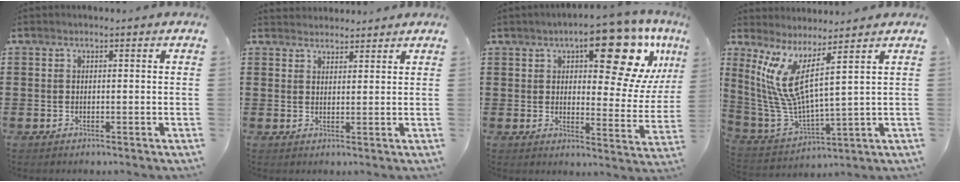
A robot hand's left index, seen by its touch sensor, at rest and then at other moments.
{"total": 2.3, "force": [2.2, 0.5, -0.3], "torque": [0.000, -0.002, 0.045]}
{"total": 15.5, "force": [8.5, 5.7, 11.7], "torque": [-0.159, -0.033, 0.132]}
{"total": 9.2, "force": [4.9, 1.7, 7.6], "torque": [-0.197, -0.050, 0.079]}